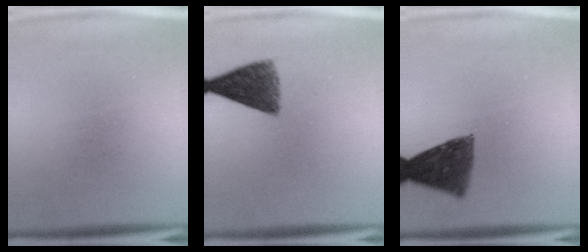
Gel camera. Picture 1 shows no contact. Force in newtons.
{"total": 7.8}
{"total": 9.8}